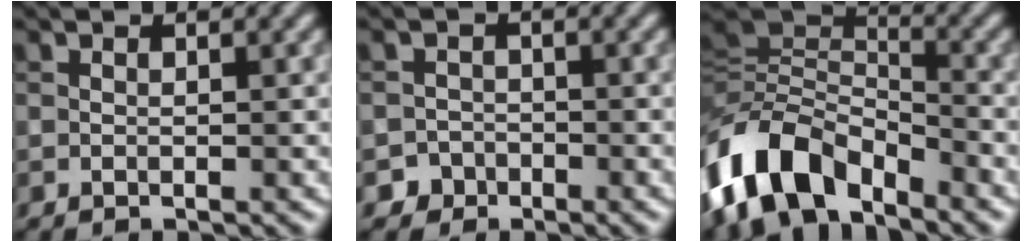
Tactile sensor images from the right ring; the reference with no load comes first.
{"total": 2.2, "force": [-1.6, 1.6, -0.2], "torque": [0.021, 0.007, -0.029]}
{"total": 9.8, "force": [-5.8, 5.2, 6.0], "torque": [-0.112, 0.004, -0.123]}